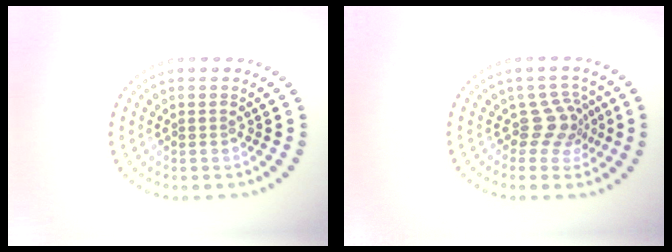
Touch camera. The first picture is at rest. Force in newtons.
{"total": 2.7, "press": 1.9, "slide": 1.9}